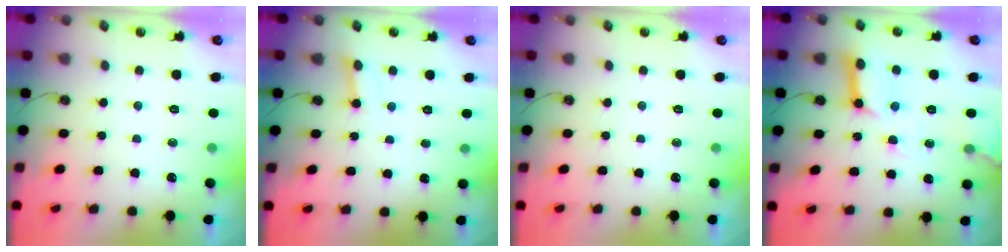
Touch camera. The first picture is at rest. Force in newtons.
{"total": 2.0, "press": 2.0, "slide": 0.2}
{"total": 0.0}
{"total": 12.9, "press": 12.8, "slide": 1.8}